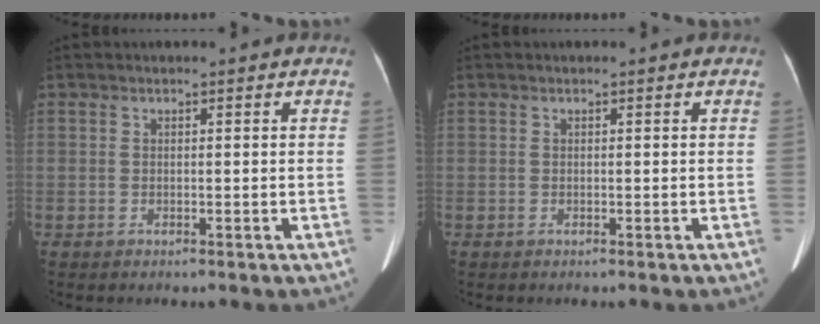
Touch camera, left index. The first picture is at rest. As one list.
[{"total": 0.0}]